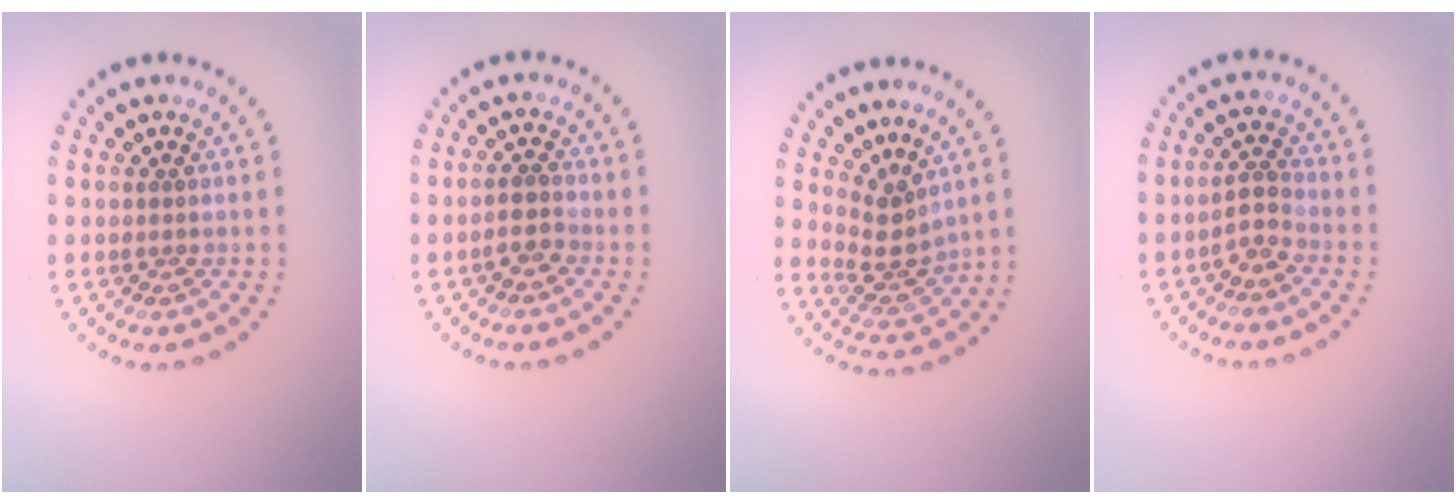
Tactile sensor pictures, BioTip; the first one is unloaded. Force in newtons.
{"total": 1.7, "press": 1.4, "slide": 1.0}
{"total": 2.9, "press": 2.0, "slide": 2.1}
{"total": 2.1, "press": 1.9, "slide": 1.0}